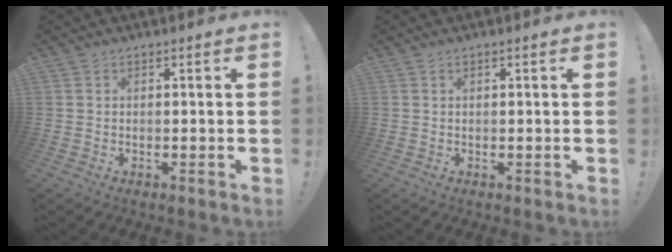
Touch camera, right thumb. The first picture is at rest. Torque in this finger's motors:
{"motor_torque": [0.01, -0.07, -0.06, 0.19, 0.07]}